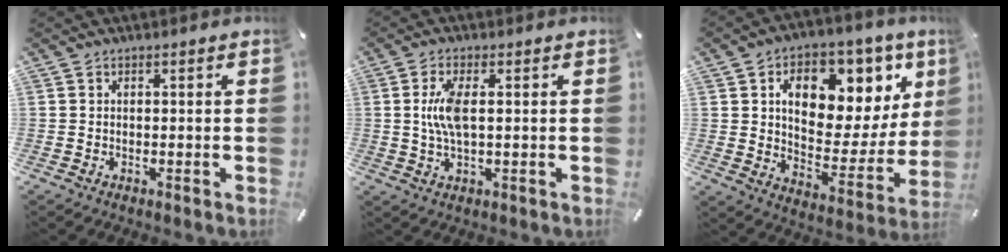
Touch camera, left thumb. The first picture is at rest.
{"total": 6.8, "force": [0.8, 2.5, 6.3], "torque": [-0.143, -0.001, 0.008]}
{"total": 15.7, "force": [7.8, 10.0, 9.3], "torque": [-0.126, -0.061, 0.131]}